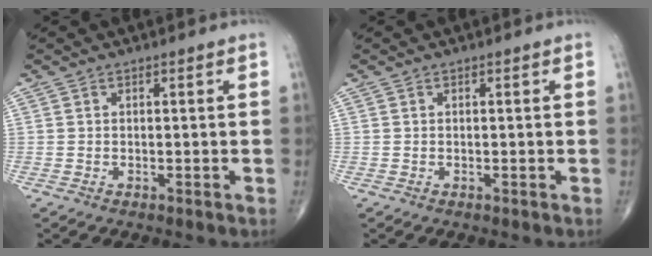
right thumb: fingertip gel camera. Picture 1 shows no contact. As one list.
[{"total": 0.0}]